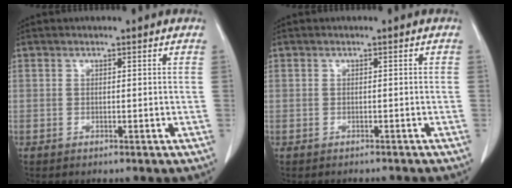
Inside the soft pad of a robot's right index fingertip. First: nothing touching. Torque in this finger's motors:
{"motor_torque": [-1.63, 0.50, -1.06, -0.22]}